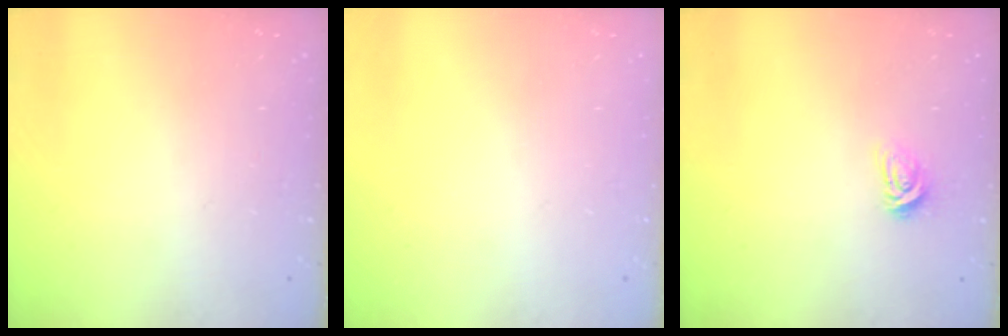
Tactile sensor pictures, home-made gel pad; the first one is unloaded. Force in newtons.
{"total": 0.0}
{"total": 3.1, "press": 3.1, "slide": 0.4}